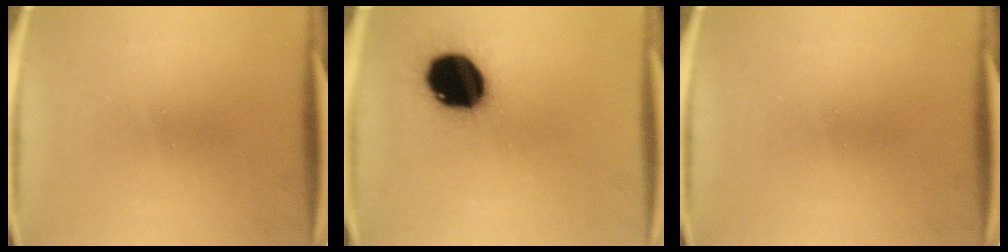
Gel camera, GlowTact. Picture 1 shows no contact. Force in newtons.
{"total": 19.8}
{"total": 0.0}